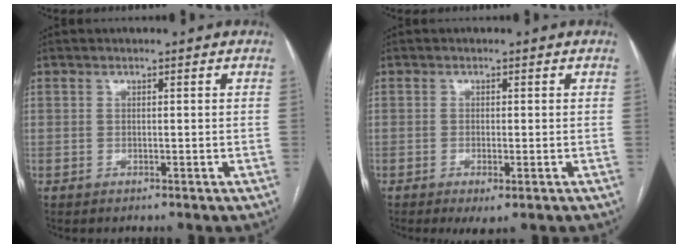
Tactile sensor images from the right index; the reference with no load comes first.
{"total": 2.6, "force": [-1.1, 0.5, 2.3], "torque": [-0.035, -0.006, -0.013]}